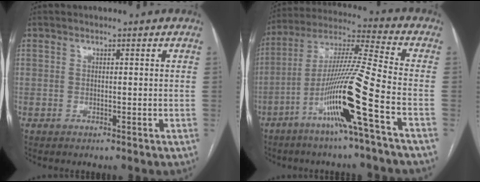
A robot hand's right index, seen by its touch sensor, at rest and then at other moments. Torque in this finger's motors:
{"motor_torque": [2.14, 0.00, 0.97, 0.21]}